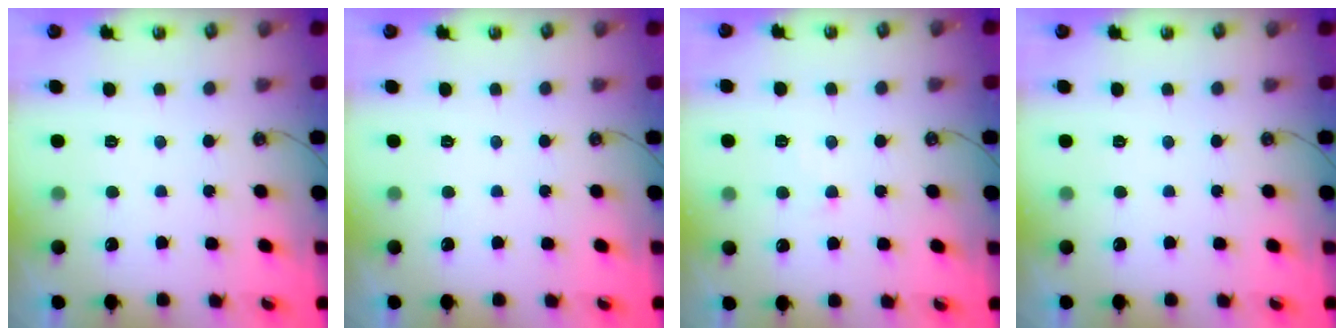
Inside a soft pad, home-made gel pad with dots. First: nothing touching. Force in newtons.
{"total": 0.0}
{"total": 1.4, "press": 1.3, "slide": 0.4}
{"total": 0.0}